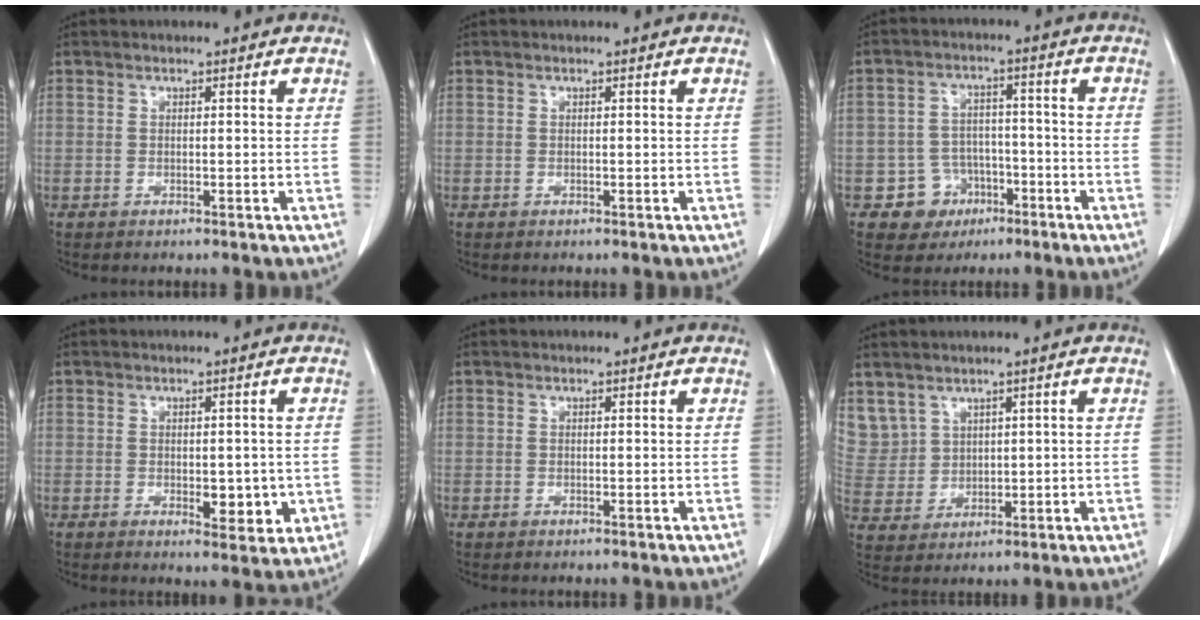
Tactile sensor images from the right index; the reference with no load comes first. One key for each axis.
{"total": 0.0}
{"total": 6.2, "fx": -3.0, "fy": 5.4, "fz": 0.6, "tx": 0.001, "ty": 0.015, "tz": -0.039}
{"total": 5.1, "fx": -0.9, "fy": 2.6, "fz": 4.3, "tx": -0.046, "ty": -0.004, "tz": -0.001}
{"total": 0.0}
{"total": 9.3, "fx": 5.3, "fy": 7.5, "fz": 1.5, "tx": -0.058, "ty": 0.024, "tz": 0.138}